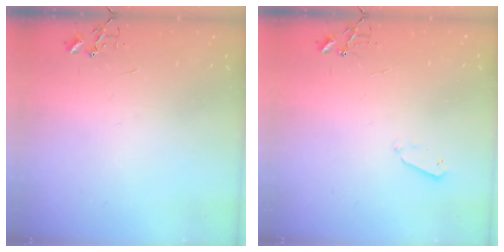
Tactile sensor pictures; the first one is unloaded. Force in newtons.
{"total": 3.3, "press": 3.2, "slide": 0.7}